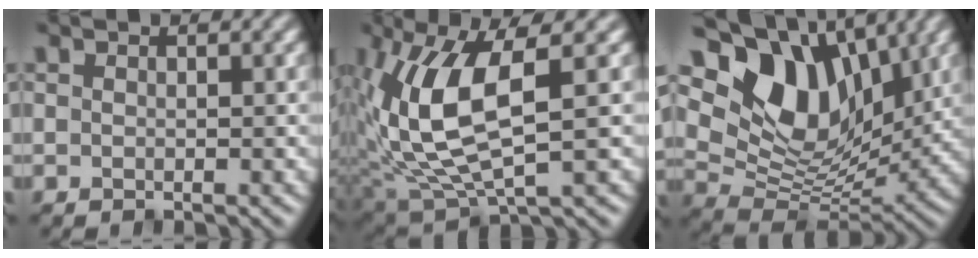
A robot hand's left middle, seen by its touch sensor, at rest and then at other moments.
{"total": 9.5, "force": [1.8, 3.5, 8.6], "torque": [-0.200, -0.005, 0.039]}
{"total": 12.3, "force": [5.2, 7.8, 8.1], "torque": [-0.144, 0.004, 0.090]}